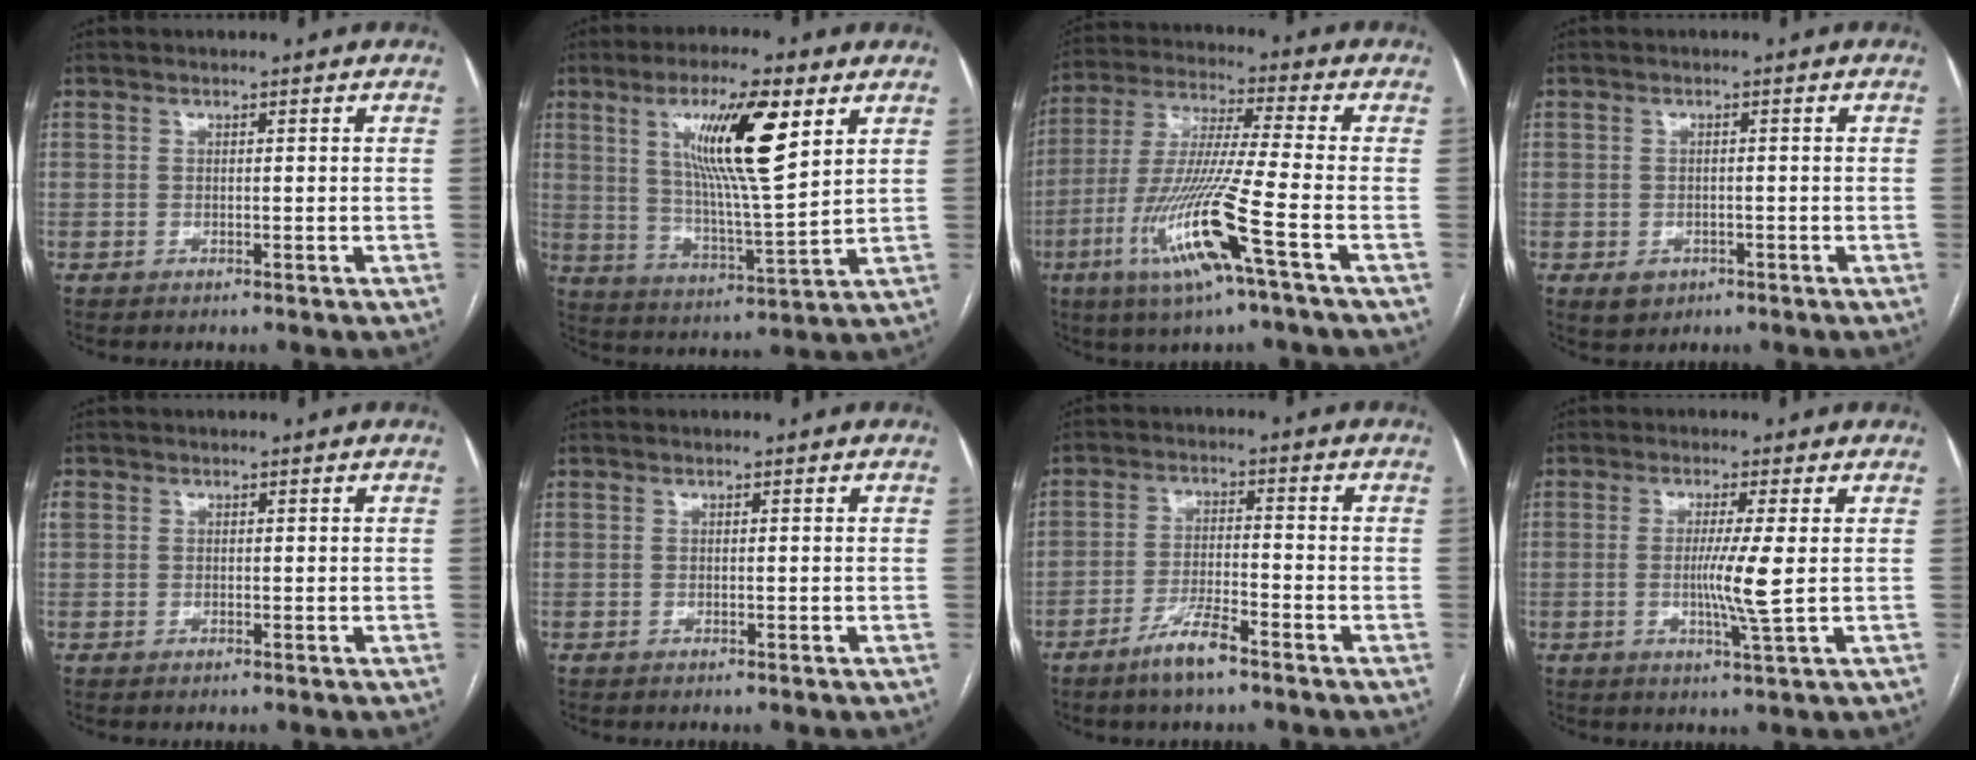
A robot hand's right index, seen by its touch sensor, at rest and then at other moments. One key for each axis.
{"total": 14.3, "fx": 6.0, "fy": 1.5, "fz": 12.9, "tx": -0.236, "ty": -0.001, "tz": 0.106}
{"total": 14.9, "fx": -6.3, "fy": -0.7, "fz": 13.5, "tx": -0.284, "ty": -0.022, "tz": -0.121}
{"total": 2.7, "fx": -1.2, "fy": 2.3, "fz": 0.8, "tx": -0.008, "ty": 0.004, "tz": -0.007}
{"total": 1.5, "fx": 0.3, "fy": 1.4, "fz": 0.5, "tx": -0.016, "ty": 0.011, "tz": 0.008}
{"total": 0.0}
{"total": 6.1, "fx": -4.3, "fy": 0.8, "fz": 4.3, "tx": -0.086, "ty": -0.005, "tz": -0.080}
{"total": 5.6, "fx": -0.2, "fy": -1.0, "fz": 5.5, "tx": -0.106, "ty": -0.016, "tz": -0.004}